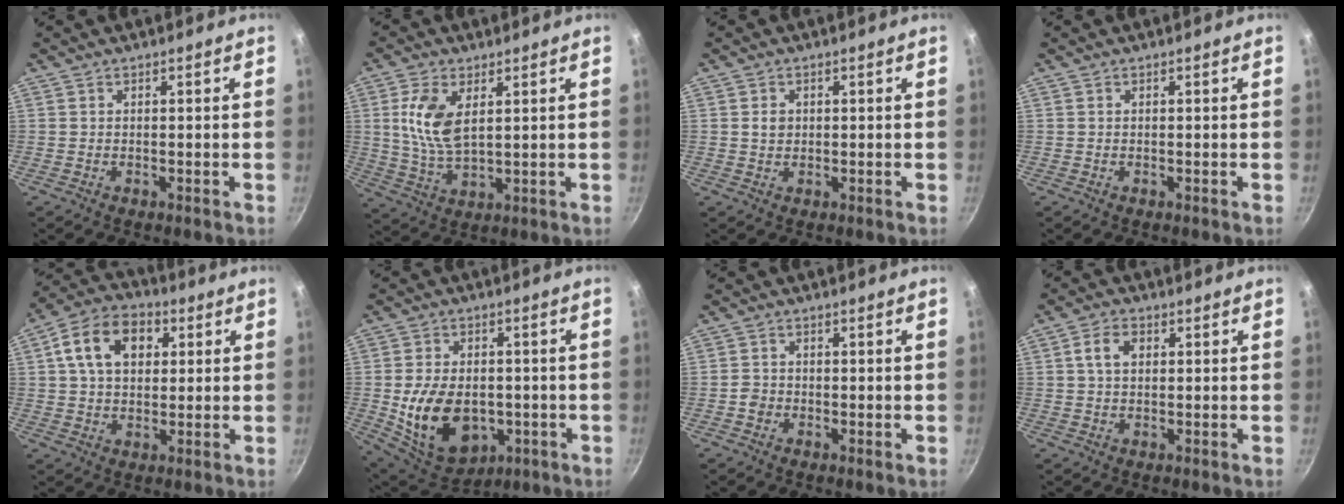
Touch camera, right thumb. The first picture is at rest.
{"total": 9.6, "force": [2.7, 5.0, 7.8], "torque": [-0.154, -0.015, 0.057]}
{"total": 2.0, "force": [0.3, 1.6, 1.1], "torque": [-0.011, 0.002, 0.005]}
{"total": 0.0}
{"total": 13.0, "force": [3.7, 9.1, 8.6], "torque": [-0.127, 0.015, 0.046]}
{"total": 16.7, "force": [-2.8, 11.5, 11.9], "torque": [-0.186, -0.001, -0.027]}
{"total": 1.9, "force": [-0.7, 1.6, 0.6], "torque": [-0.005, 0.011, -0.016]}
{"total": 4.7, "force": [1.1, 3.2, 3.2], "torque": [-0.045, 0.008, 0.014]}